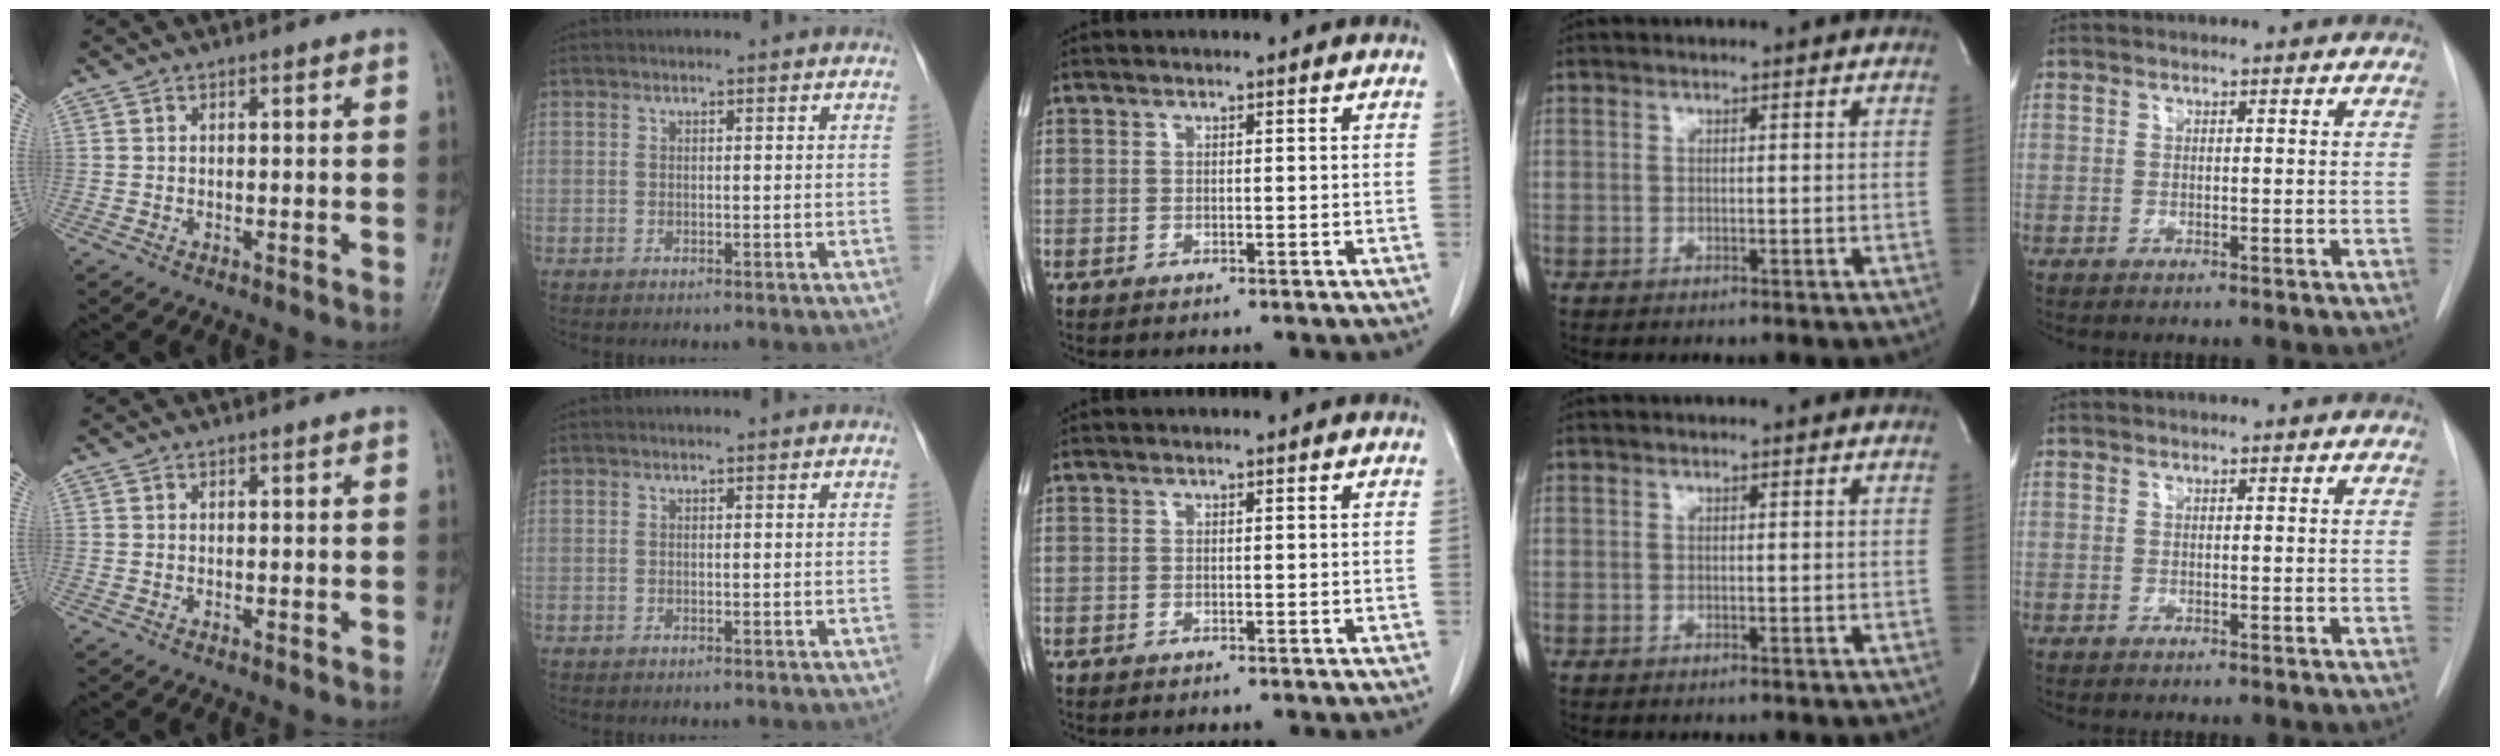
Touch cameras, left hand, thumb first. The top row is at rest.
{}